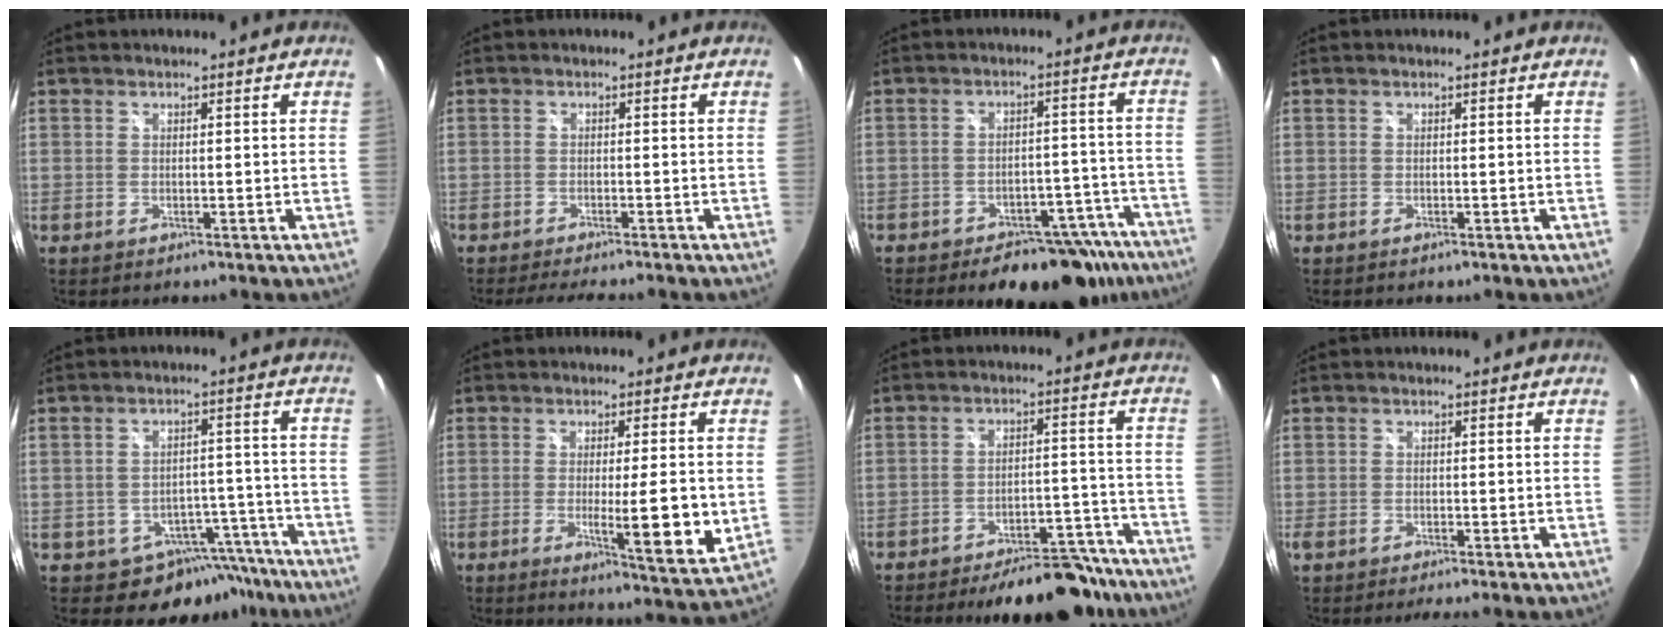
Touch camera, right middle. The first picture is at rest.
{"total": 5.7, "force": [-5.0, 0.7, 2.6], "torque": [-0.059, -0.015, -0.078]}
{"total": 17.6, "force": [-14.4, 7.7, 6.7], "torque": [-0.089, 0.027, -0.163]}
{"total": 0.6, "force": [-0.5, 0.2, 0.2], "torque": [-0.002, -0.001, -0.006]}
{"total": 9.7, "force": [-6.9, 6.4, 2.3], "torque": [-0.026, 0.034, -0.069]}
{"total": 9.9, "force": [-1.1, 0.6, 9.8], "torque": [-0.146, -0.024, -0.015]}
{"total": 17.4, "force": [-15.3, 5.3, 6.3], "torque": [-0.098, 0.025, -0.183]}
{"total": 1.7, "force": [-1.4, -0.2, 1.0], "torque": [-0.020, -0.011, -0.026]}